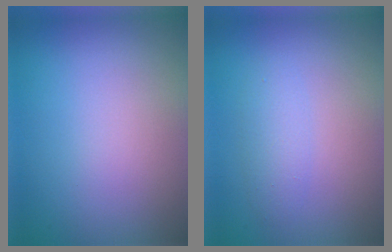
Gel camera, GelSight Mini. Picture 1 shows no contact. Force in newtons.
{"total": 1.6, "press": 1.6, "slide": 0.0}